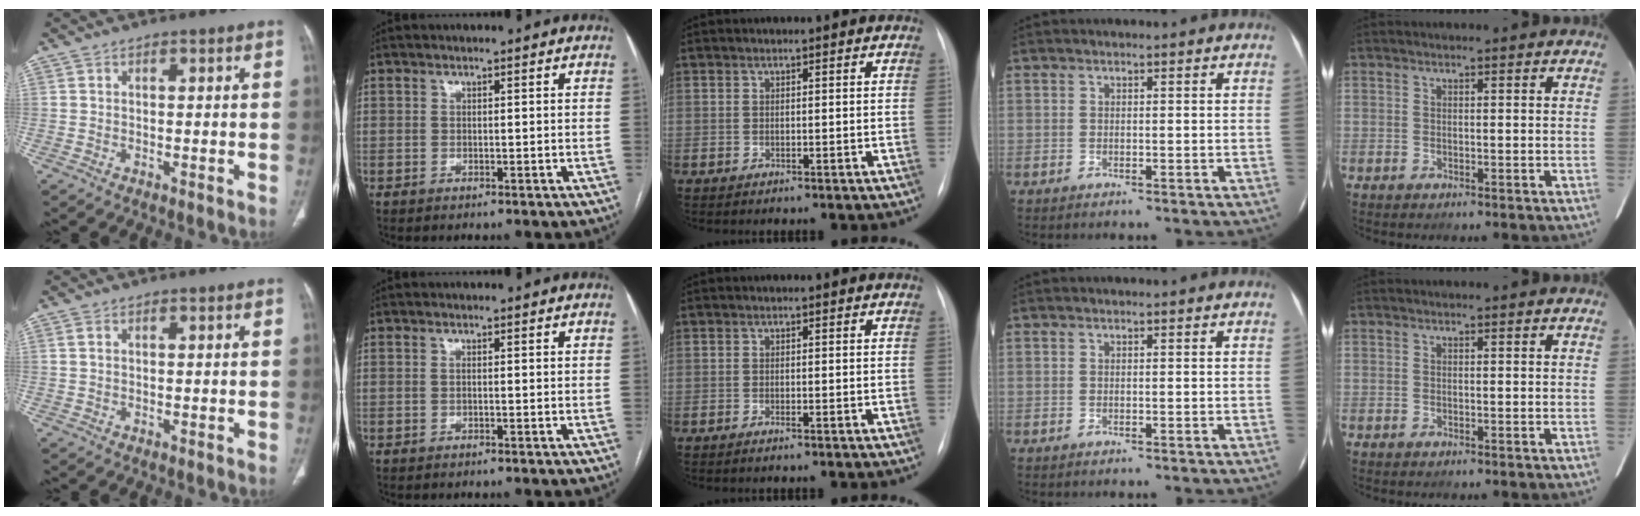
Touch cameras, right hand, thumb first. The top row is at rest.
{"thumb": {"total": 1.2, "force": [0.5, 0.7, 0.9], "torque": [-0.029, 0.009, 0.014]}, "middle": {"total": 0.7, "force": [-0.4, 0.0, 0.5], "torque": [-0.011, -0.001, -0.008]}}